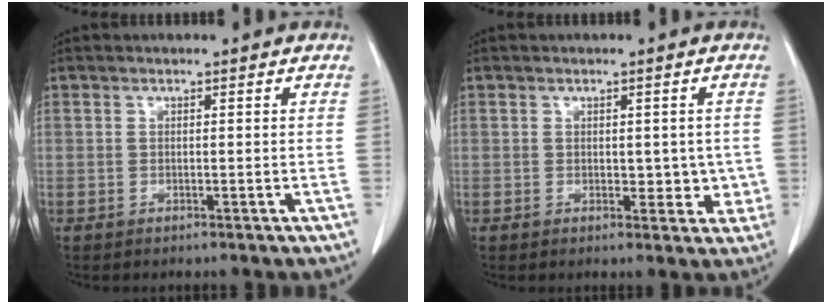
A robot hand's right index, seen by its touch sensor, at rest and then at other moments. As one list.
[{"total": 3.9, "force": [-0.1, 2.4, 3.1], "torque": [-0.027, 0.001, 0.004]}]